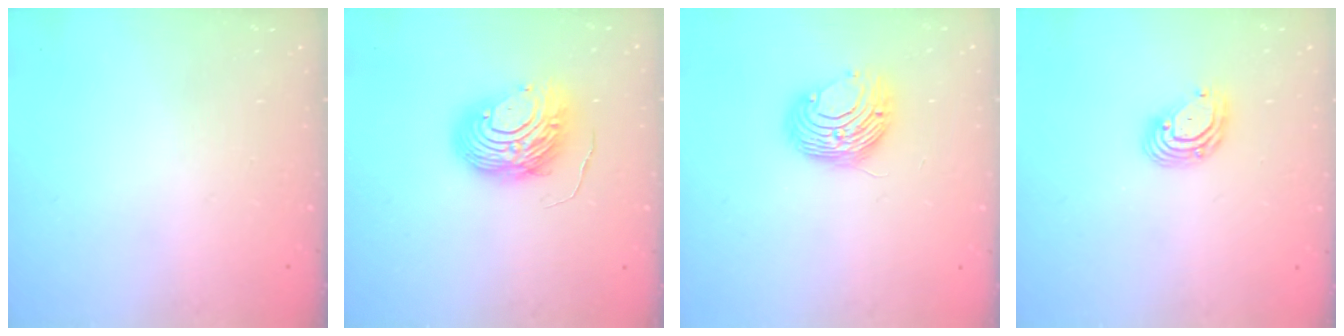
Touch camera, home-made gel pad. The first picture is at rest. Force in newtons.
{"total": 10.4, "press": 10.3, "slide": 1.1}
{"total": 9.3, "press": 9.3, "slide": 0.3}
{"total": 6.5, "press": 6.5, "slide": 1.1}